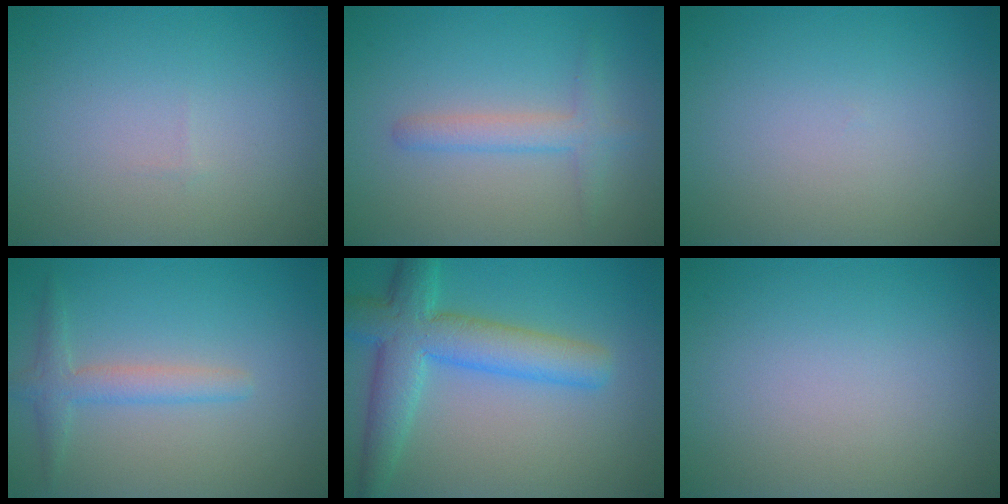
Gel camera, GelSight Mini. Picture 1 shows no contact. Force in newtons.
{"total": 2.3, "press": 2.3, "slide": 0.2}
{"total": 0.0}
{"total": 2.4, "press": 2.4, "slide": 0.1}
{"total": 6.7, "press": 6.7, "slide": 0.2}
{"total": 0.0}